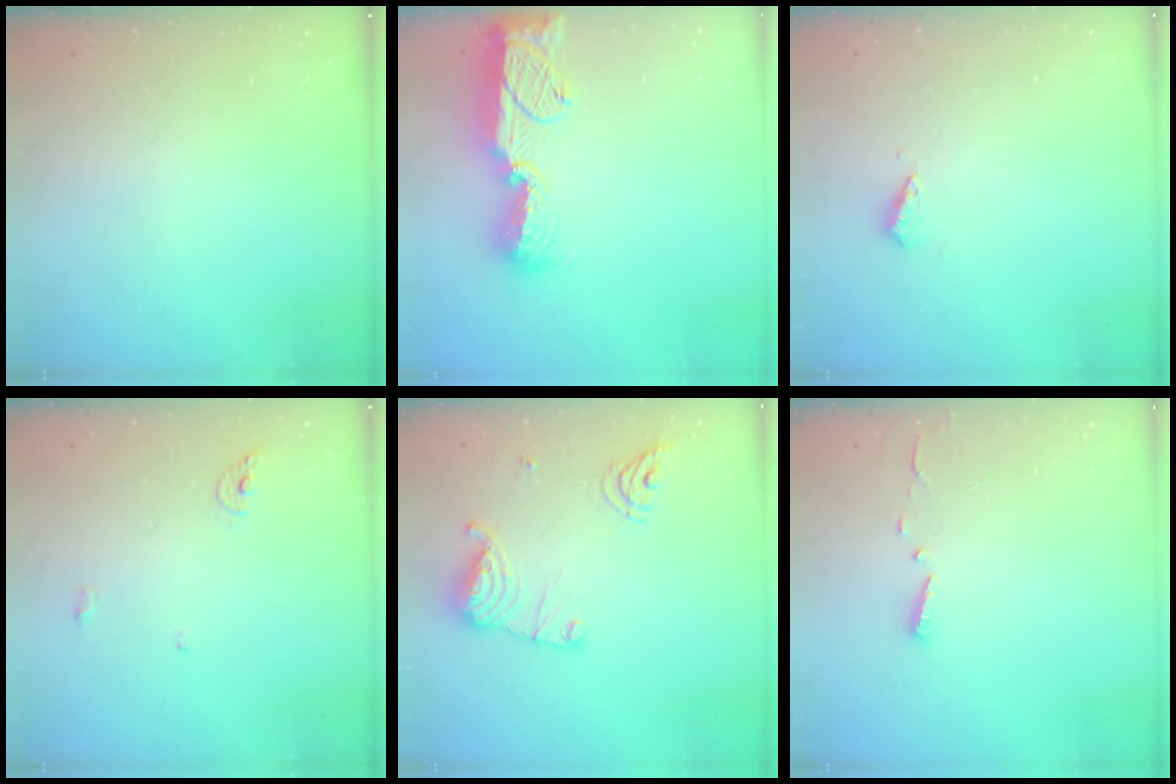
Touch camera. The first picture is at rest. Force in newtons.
{"total": 16.5, "press": 16.4, "slide": 1.6}
{"total": 2.8, "press": 2.8, "slide": 0.7}
{"total": 6.3, "press": 6.3, "slide": 0.3}
{"total": 13.2, "press": 13.2, "slide": 1.2}
{"total": 3.0, "press": 2.9, "slide": 0.3}